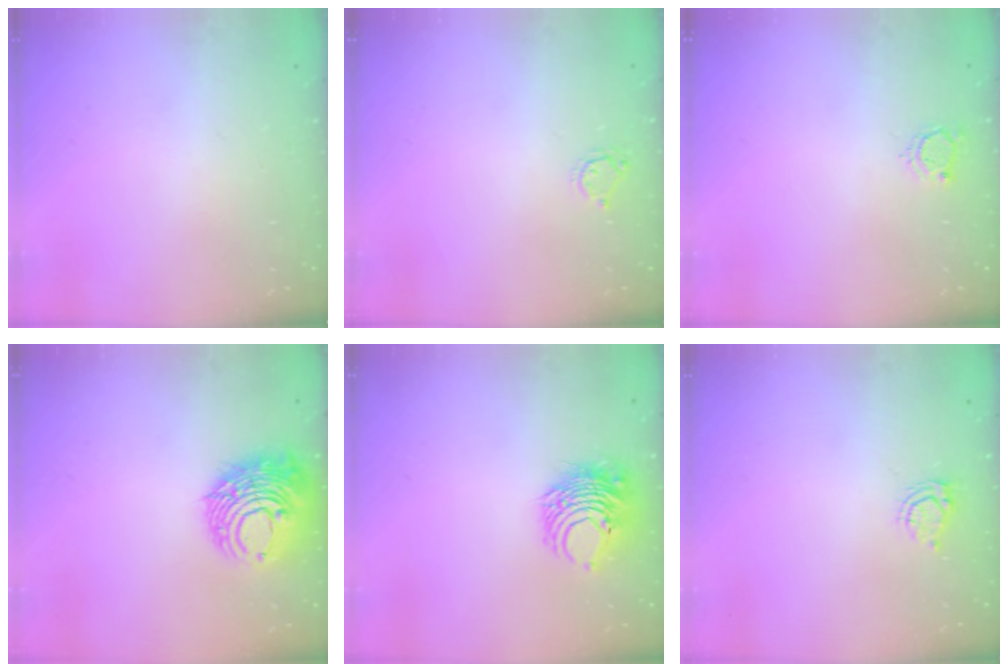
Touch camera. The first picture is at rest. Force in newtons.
{"total": 3.4, "press": 3.3, "slide": 0.3}
{"total": 3.5, "press": 3.5, "slide": 0.5}
{"total": 12.7, "press": 12.6, "slide": 1.0}
{"total": 8.5, "press": 8.5, "slide": 0.3}
{"total": 4.4, "press": 4.4, "slide": 0.6}